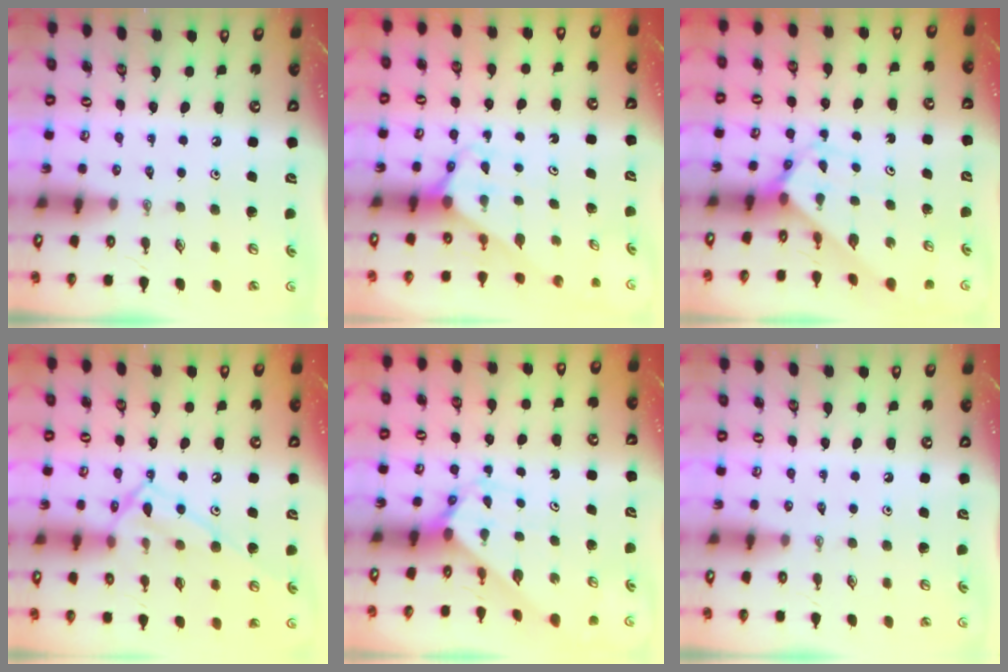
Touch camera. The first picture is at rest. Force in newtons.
{"total": 2.6, "press": 2.6, "slide": 0.1}
{"total": 2.9, "press": 2.9, "slide": 0.2}
{"total": 15.1, "press": 15.0, "slide": 1.0}
{"total": 2.4, "press": 2.4, "slide": 0.2}
{"total": 0.0}